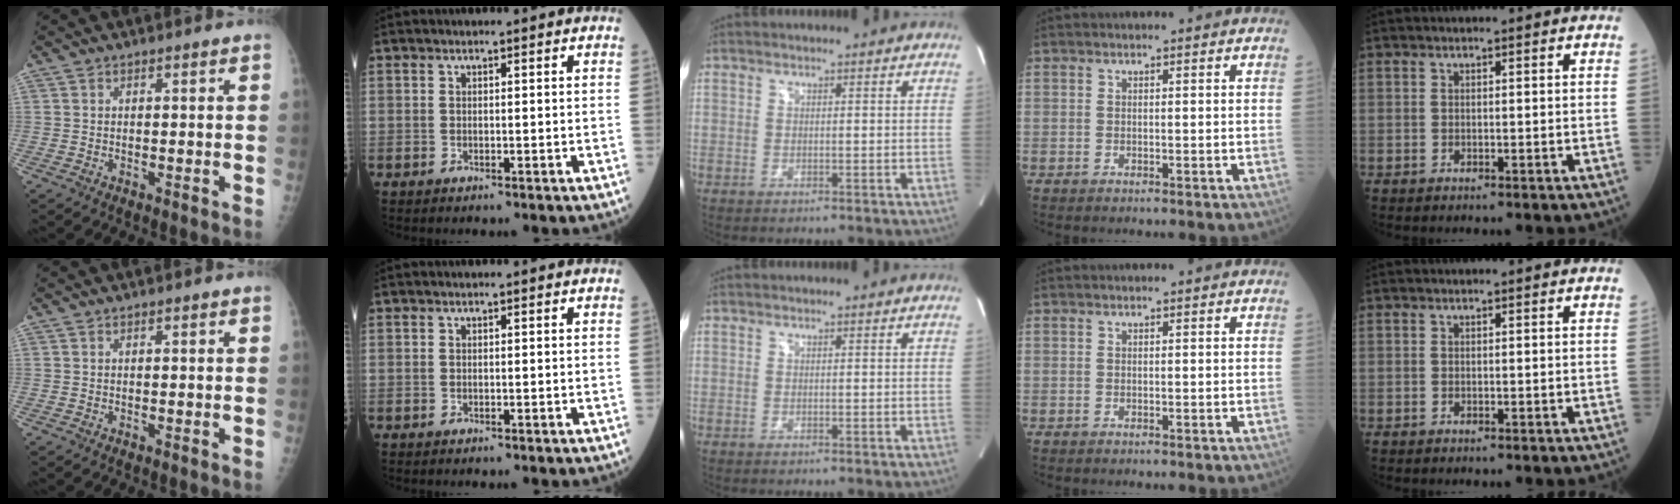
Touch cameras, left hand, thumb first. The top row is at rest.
{}